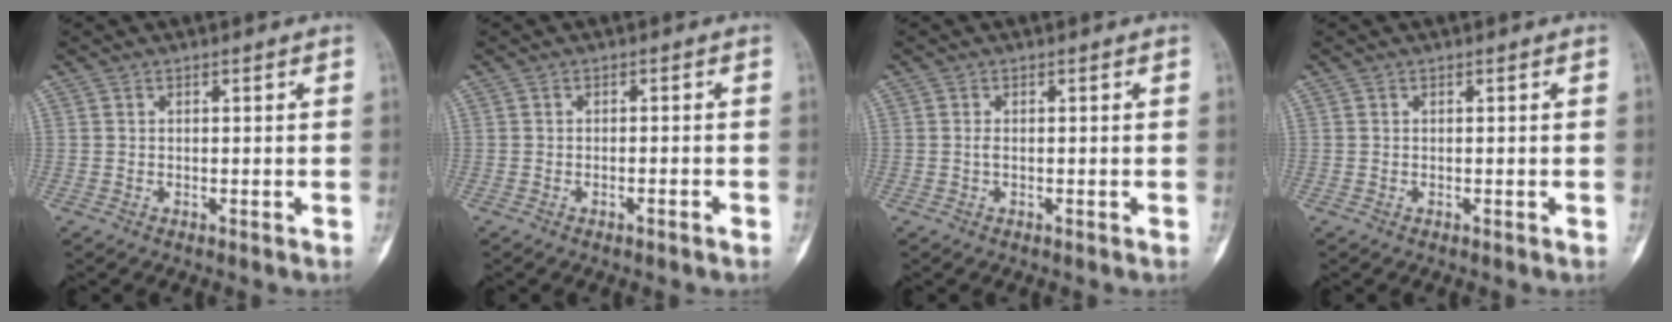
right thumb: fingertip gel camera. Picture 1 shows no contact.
{"total": 1.4, "force": [-0.9, 0.2, 1.0], "torque": [-0.019, 0.009, -0.012]}
{"total": 0.5, "force": [-0.1, 0.2, 0.5], "torque": [-0.011, -0.001, -0.003]}
{"total": 0.0}